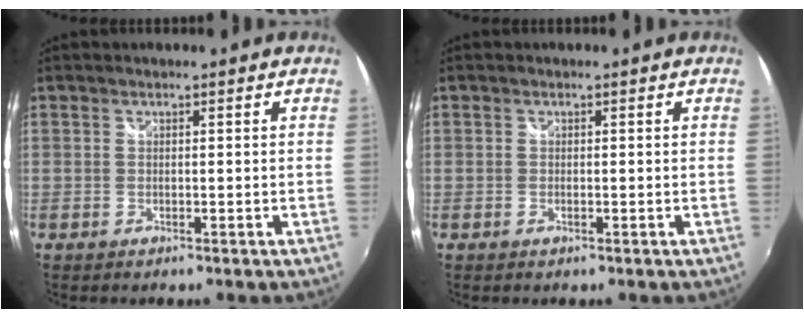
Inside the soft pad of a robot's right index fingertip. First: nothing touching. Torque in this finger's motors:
{"motor_torque": [-0.07, -0.03, 0.00, 0.01]}